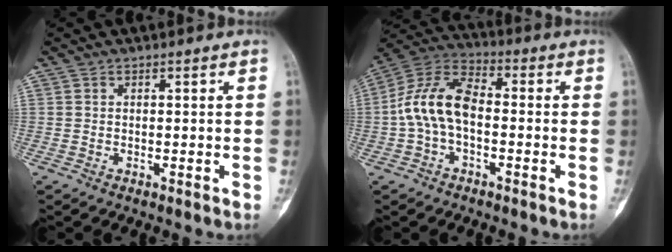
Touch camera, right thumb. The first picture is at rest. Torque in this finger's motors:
{"motor_torque": [0.25, 0.22, 0.91, -0.90, 0.46]}